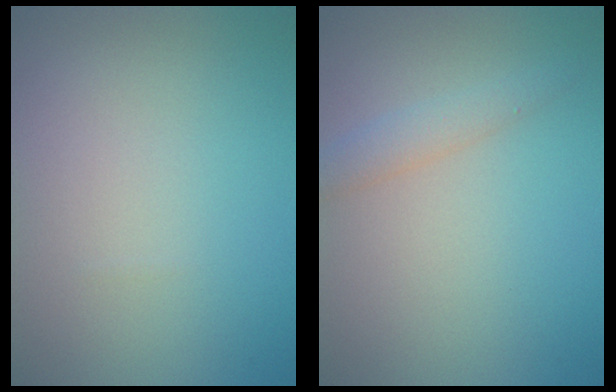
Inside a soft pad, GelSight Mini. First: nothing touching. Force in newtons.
{"total": 1.7, "press": 1.7, "slide": 0.1}